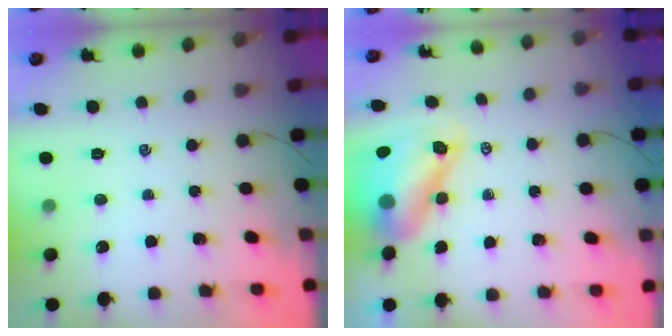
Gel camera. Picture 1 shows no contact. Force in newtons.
{"total": 10.4, "press": 10.0, "slide": 3.1}